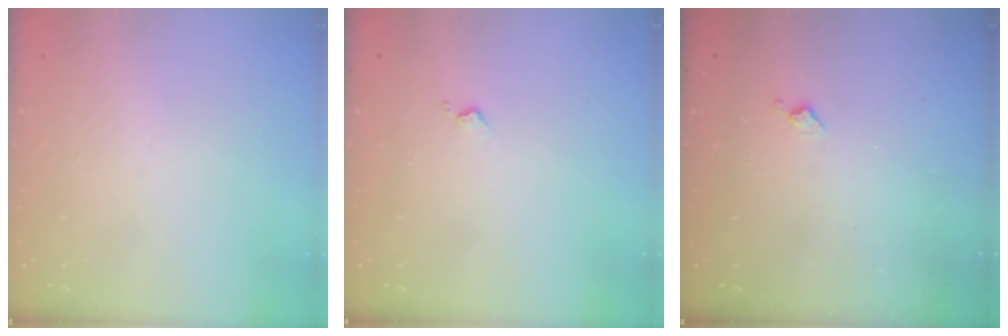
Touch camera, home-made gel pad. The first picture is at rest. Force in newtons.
{"total": 2.7, "press": 2.6, "slide": 0.5}
{"total": 3.3, "press": 3.3, "slide": 0.6}